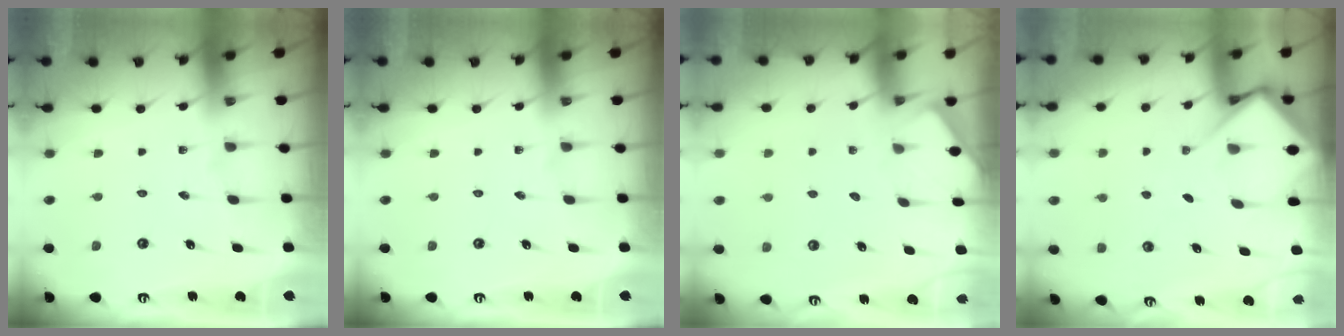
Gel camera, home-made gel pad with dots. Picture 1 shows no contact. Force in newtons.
{"total": 0.0}
{"total": 1.2, "press": 1.2, "slide": 0.2}
{"total": 6.6, "press": 6.6, "slide": 0.5}